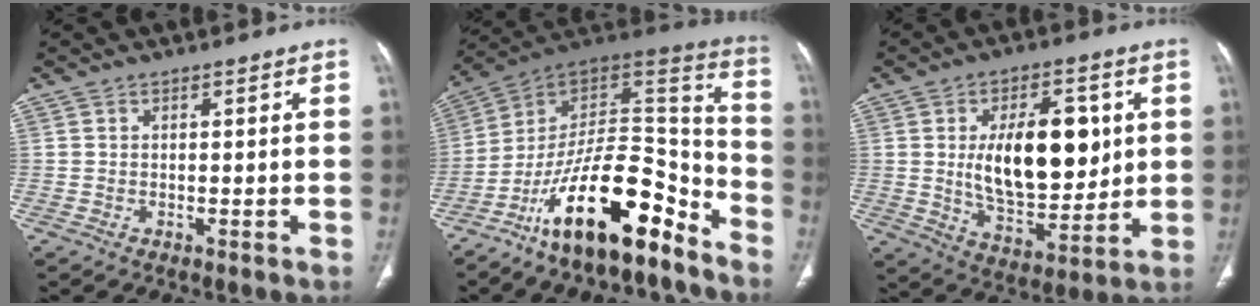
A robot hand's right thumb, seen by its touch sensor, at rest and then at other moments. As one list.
[{"total": 22.2, "force": [-14.5, 7.6, 14.9], "torque": [-0.225, 0.107, -0.248]}, {"total": 18.2, "force": [2.8, 9.6, 15.3], "torque": [-0.200, -0.020, 0.053]}]